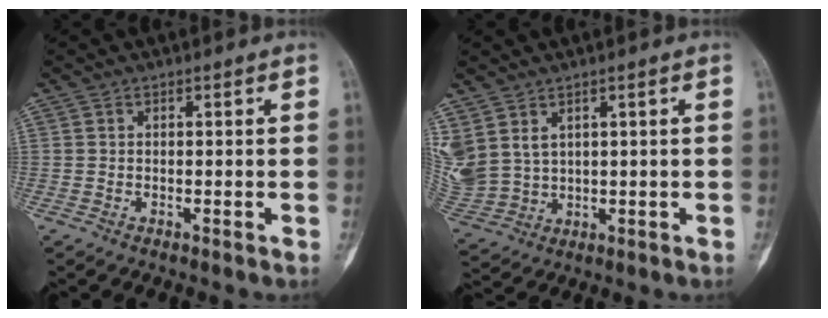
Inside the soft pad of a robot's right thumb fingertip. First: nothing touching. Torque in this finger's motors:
{"motor_torque": [-0.22, 0.40, 0.08, 0.10, 0.03]}